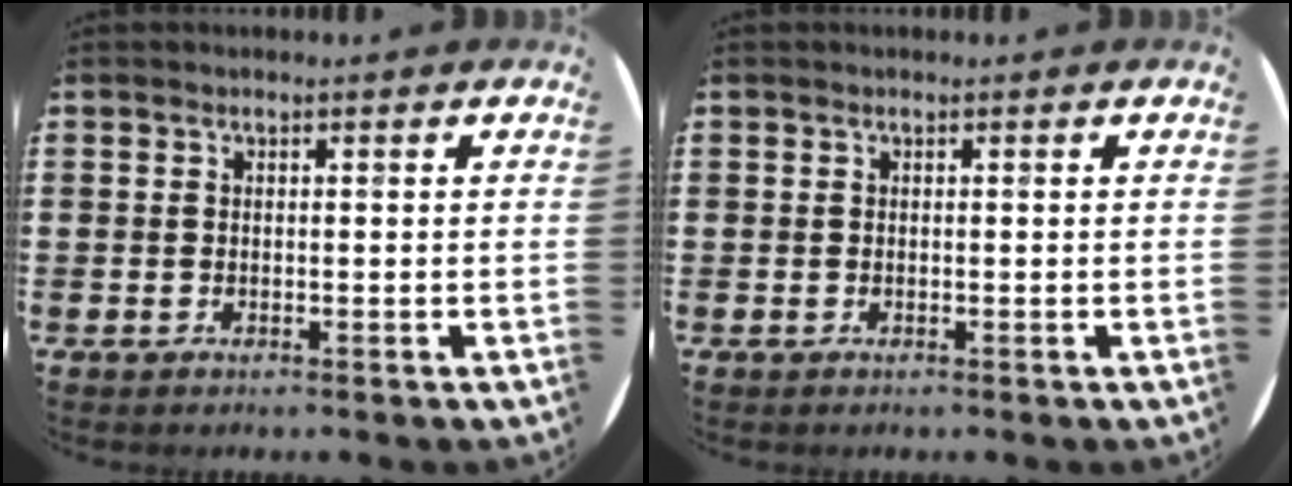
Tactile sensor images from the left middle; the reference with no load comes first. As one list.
[{"total": 0.0}]